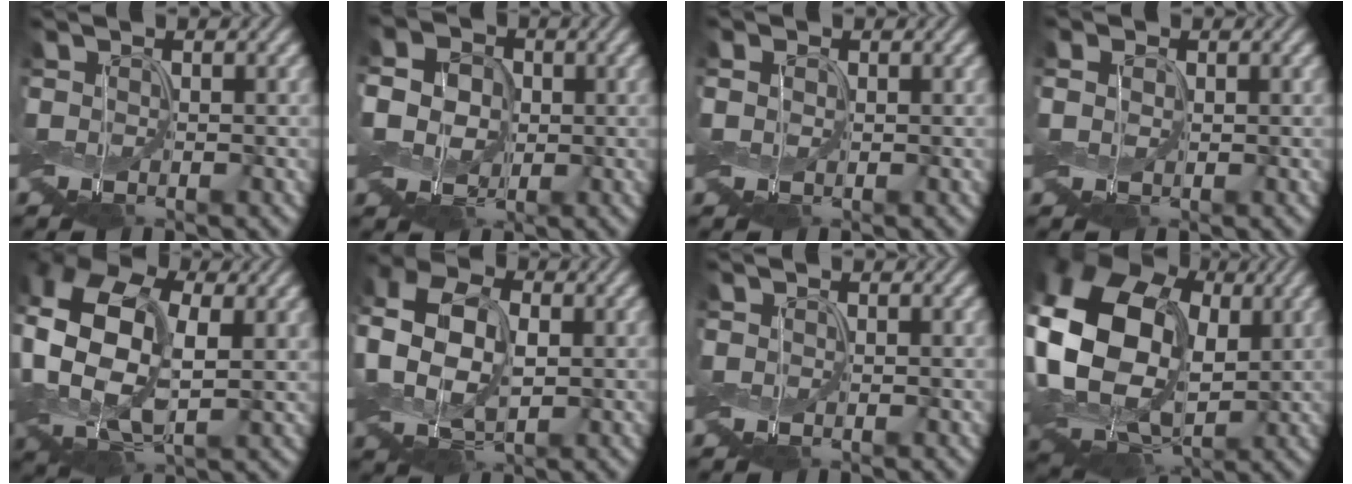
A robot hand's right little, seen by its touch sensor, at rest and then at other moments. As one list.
[{"total": 6.6, "force": [0.5, 5.5, 3.7], "torque": [-0.076, 0.023, -0.014]}, {"total": 0.8, "force": [0.0, 0.7, 0.5], "torque": [-0.014, 0.002, -0.003]}, {"total": 1.1, "force": [-0.1, 0.9, 0.7], "torque": [-0.018, 0.002, -0.005]}, {"total": 11.6, "force": [0.6, 7.6, 8.7], "torque": [-0.197, -0.014, 0.018]}, {"total": 8.1, "force": [-0.6, 5.5, 5.9], "torque": [-0.140, 0.001, -0.015]}, {"total": 0.0}, {"total": 15.7, "force": [1.6, 11.3, 10.7], "torque": [-0.214, 0.012, 0.032]}]